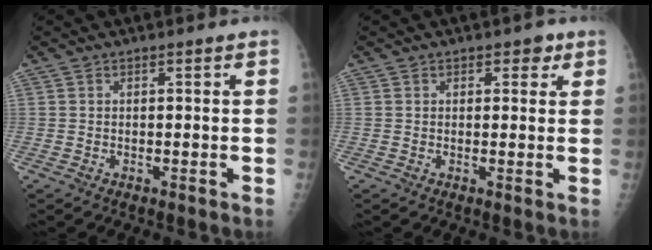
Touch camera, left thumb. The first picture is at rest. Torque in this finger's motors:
{"motor_torque": [0.00, 0.16, -0.06, 0.26, 0.04]}